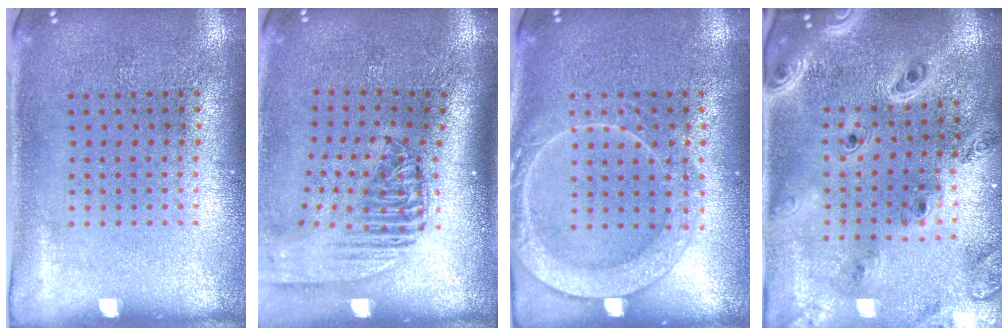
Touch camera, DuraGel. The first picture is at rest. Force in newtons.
{"total": 2.4, "press": 1.8, "slide": 1.6}
{"total": 3.0, "press": 2.9, "slide": 0.5}
{"total": 2.5, "press": 2.3, "slide": 1.1}